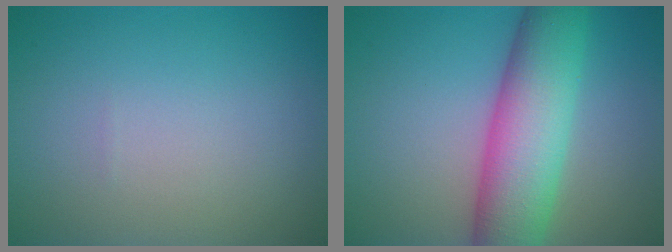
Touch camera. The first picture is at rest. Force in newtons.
{"total": 9.3, "press": 9.3, "slide": 0.2}